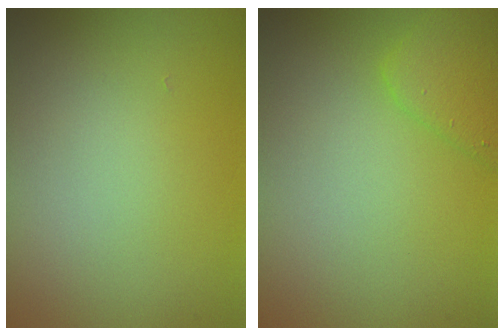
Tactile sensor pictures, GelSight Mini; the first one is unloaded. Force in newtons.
{"total": 2.7, "press": 2.7, "slide": 0.2}